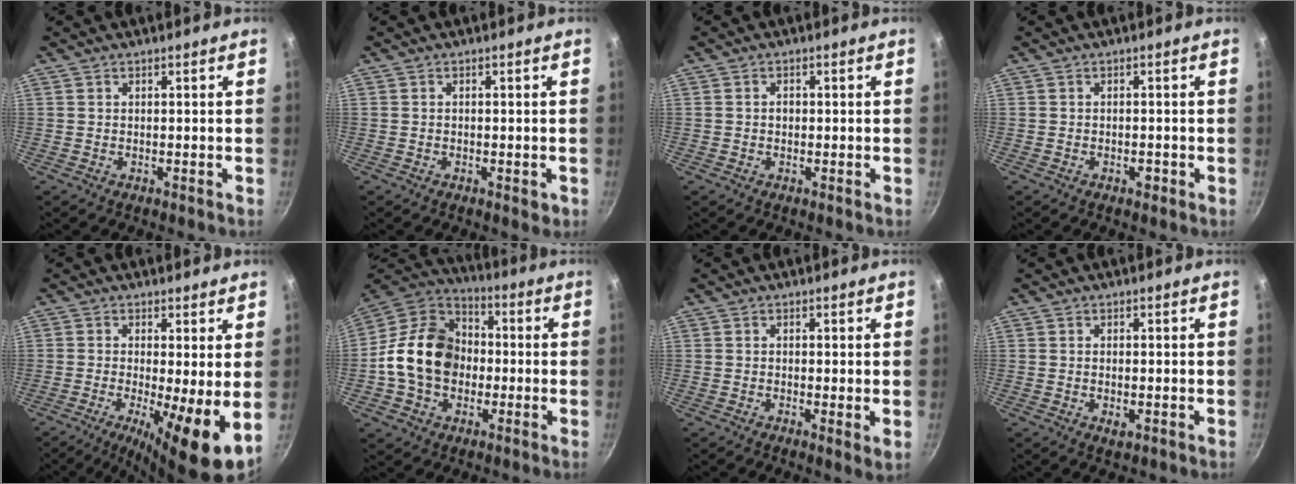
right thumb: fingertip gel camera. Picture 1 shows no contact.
{"total": 1.6, "force": [-0.6, 0.8, 1.3], "torque": [-0.018, -0.001, -0.009]}
{"total": 1.2, "force": [-0.1, 1.0, 0.7], "torque": [-0.010, 0.005, -0.003]}
{"total": 1.4, "force": [-0.6, 0.8, 0.9], "torque": [-0.014, 0.005, -0.008]}
{"total": 10.8, "force": [-1.5, 2.1, 10.4], "torque": [-0.171, -0.014, -0.024]}
{"total": 17.7, "force": [-1.3, 13.8, 11.0], "torque": [-0.163, 0.038, -0.035]}
{"total": 2.1, "force": [0.1, 0.5, 2.0], "torque": [-0.031, -0.009, -0.003]}
{"total": 2.1, "force": [-0.4, 0.9, 1.8], "torque": [-0.033, -0.004, -0.006]}